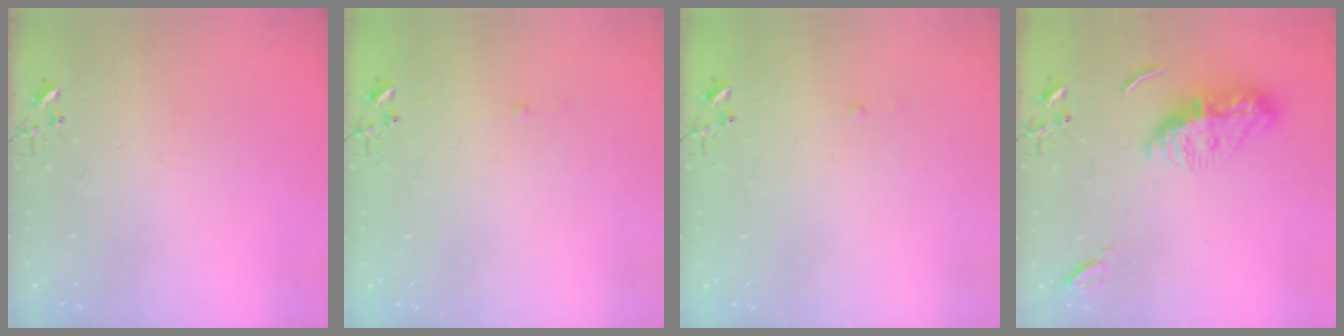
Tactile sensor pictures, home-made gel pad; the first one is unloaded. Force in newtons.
{"total": 1.8, "press": 1.8, "slide": 0.2}
{"total": 1.8, "press": 1.8, "slide": 0.2}
{"total": 11.1, "press": 11.0, "slide": 1.0}